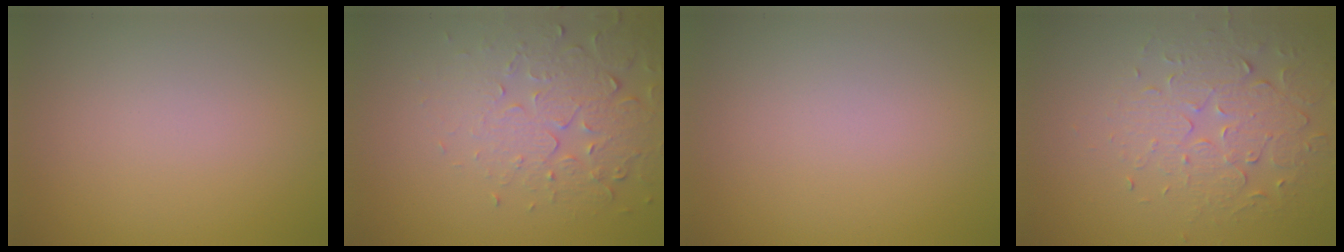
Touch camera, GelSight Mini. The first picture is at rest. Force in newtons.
{"total": 5.3, "press": 3.9, "slide": 3.6}
{"total": 0.0}
{"total": 4.1, "press": 3.5, "slide": 2.2}